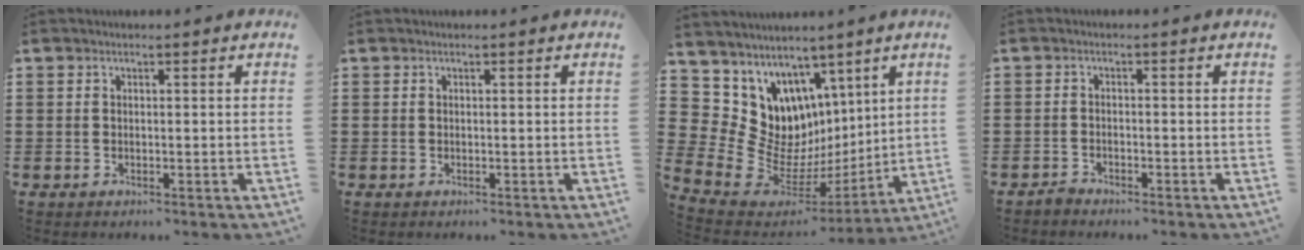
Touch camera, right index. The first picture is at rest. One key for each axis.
{"total": 0.0}
{"total": 10.3, "fx": 2.9, "fy": 9.7, "fz": 1.8, "tx": -0.085, "ty": -0.063, "tz": 0.066}
{"total": 1.3, "fx": -1.2, "fy": 0.4, "fz": 0.1, "tx": -0.005, "ty": 0.002, "tz": -0.026}